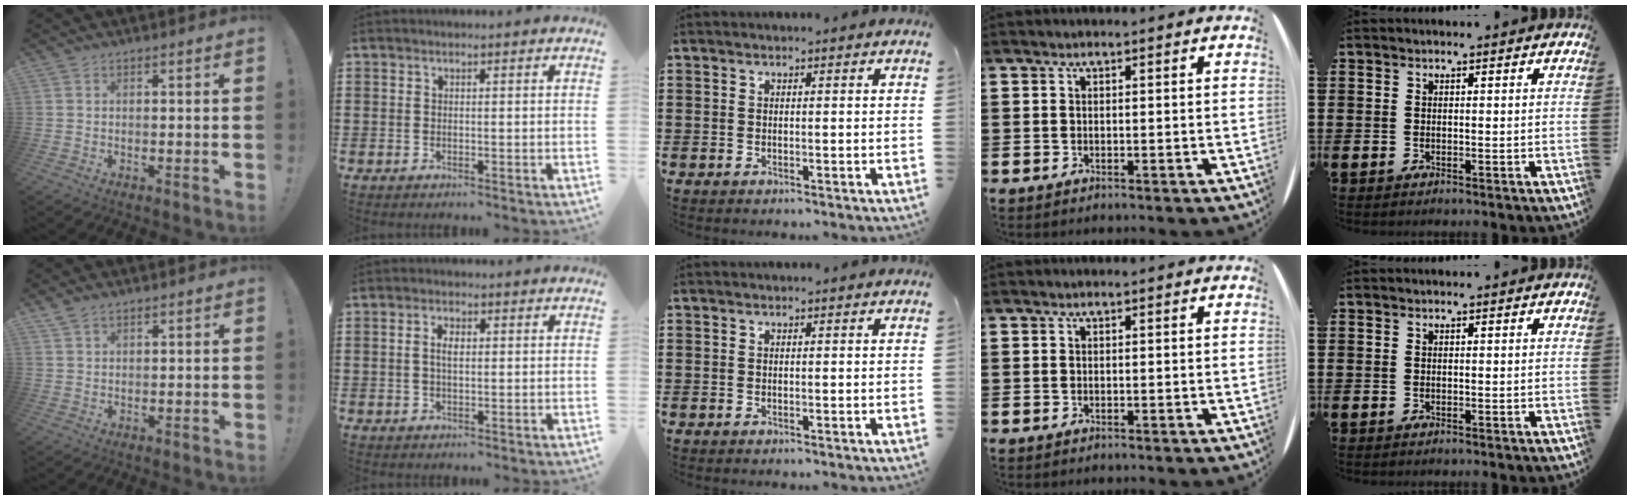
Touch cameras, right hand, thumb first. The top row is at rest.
{"thumb": {"total": 2.6, "force": [2.0, 1.1, 1.4], "torque": [-0.028, -0.005, 0.037]}, "index": {"total": 2.5, "force": [0.2, 1.2, 2.2], "torque": [-0.043, 0.007, 0.002]}}